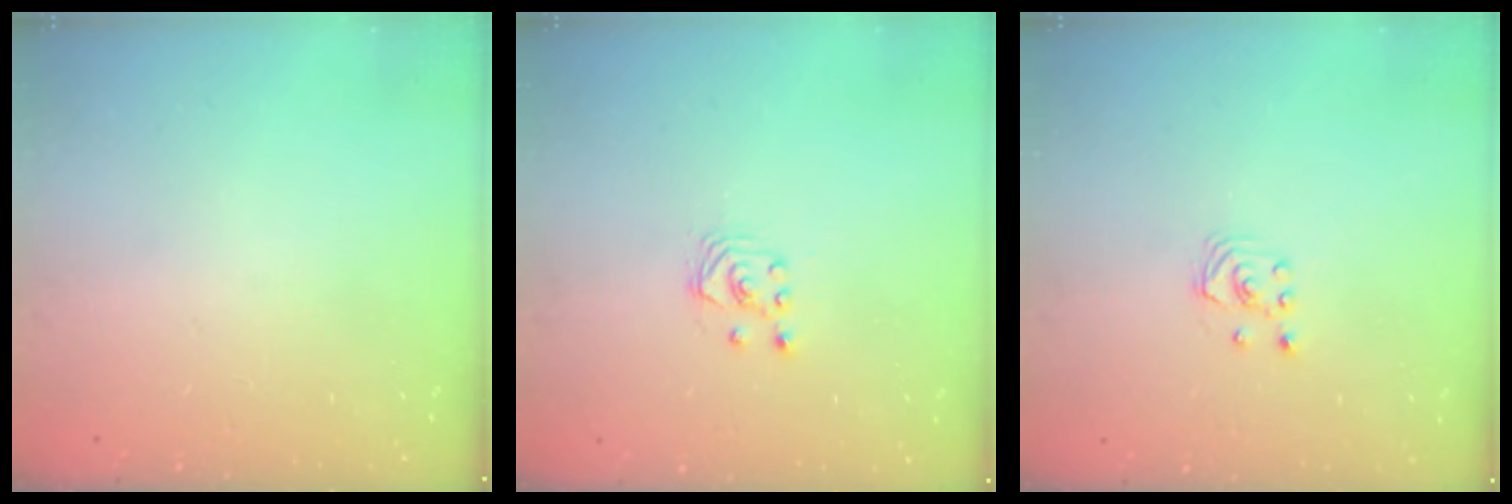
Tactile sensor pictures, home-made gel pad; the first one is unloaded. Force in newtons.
{"total": 2.1, "press": 2.1, "slide": 0.3}
{"total": 1.8, "press": 1.8, "slide": 0.2}